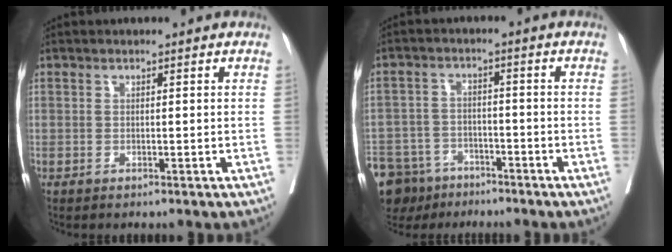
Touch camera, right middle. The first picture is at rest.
{"total": 12.1, "force": [-9.0, 7.4, 3.3], "torque": [-0.082, 0.001, -0.142]}